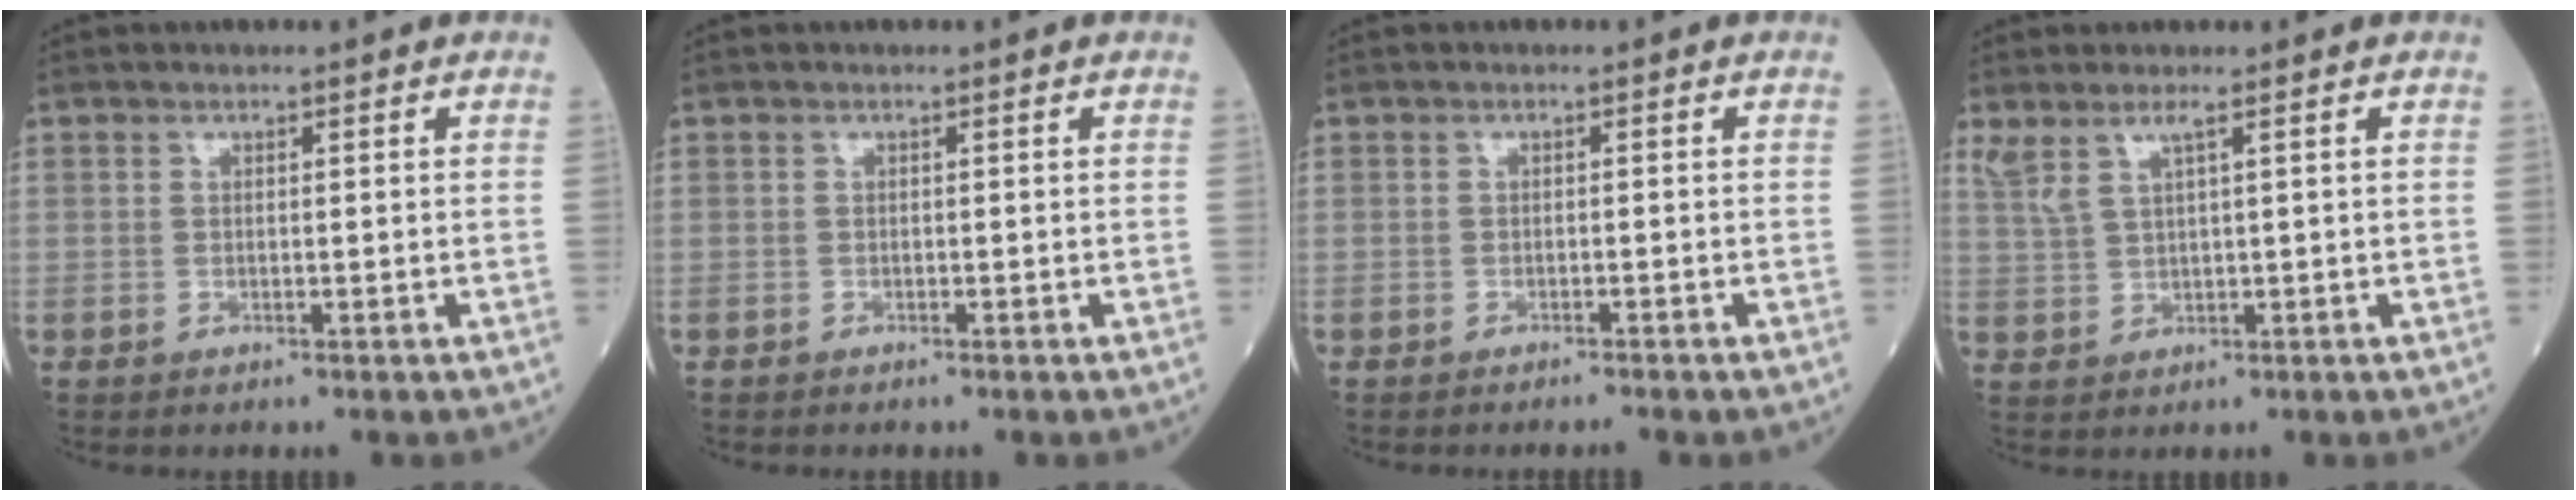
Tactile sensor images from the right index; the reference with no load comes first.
{"total": 0.0}
{"total": 1.3, "force": [-1.2, -0.2, 0.4], "torque": [-0.009, -0.001, -0.017]}
{"total": 3.5, "force": [2.2, 0.3, 2.6], "torque": [-0.069, 0.011, 0.055]}